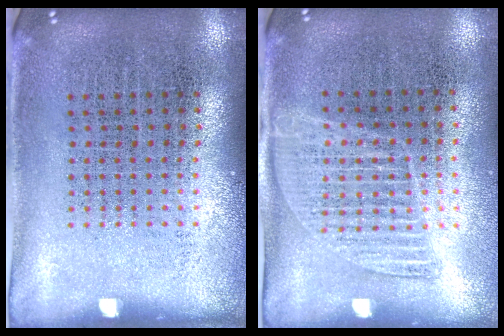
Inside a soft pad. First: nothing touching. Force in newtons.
{"total": 1.2, "press": 1.1, "slide": 0.5}